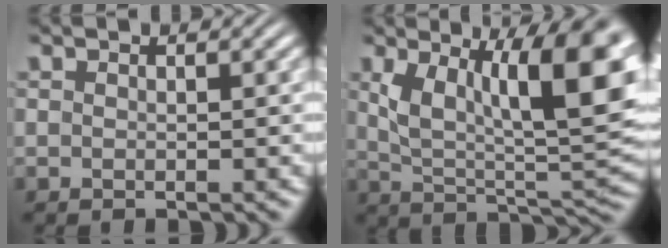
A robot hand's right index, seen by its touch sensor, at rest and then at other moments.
{"total": 13.3, "force": [3.0, 6.7, 11.0], "torque": [-0.156, -0.019, 0.055]}